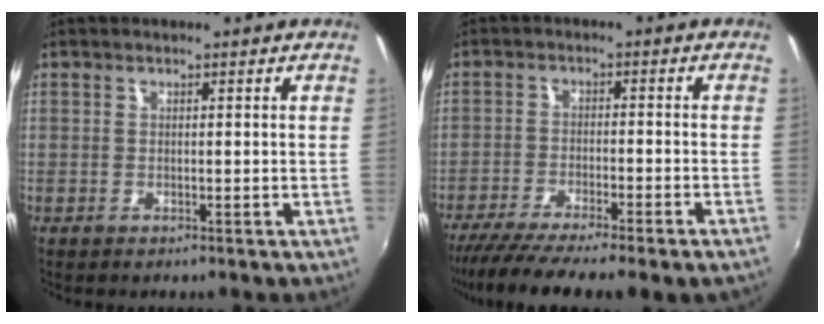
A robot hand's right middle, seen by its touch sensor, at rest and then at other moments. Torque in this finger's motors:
{"motor_torque": [1.11, -1.03, 0.33, 0.18]}